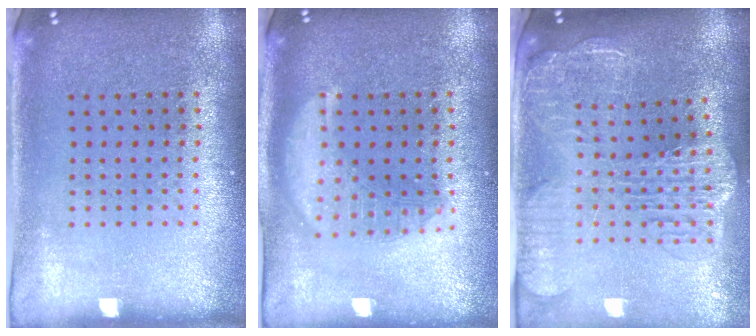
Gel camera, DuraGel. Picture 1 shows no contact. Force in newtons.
{"total": 2.6, "press": 2.6, "slide": 0.3}
{"total": 3.2, "press": 2.6, "slide": 1.8}